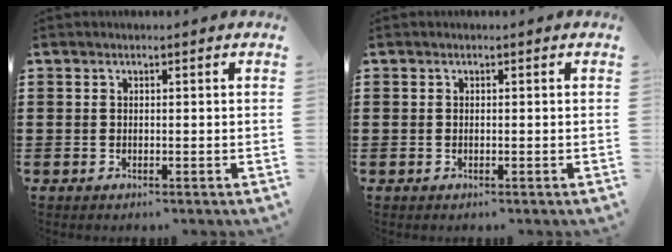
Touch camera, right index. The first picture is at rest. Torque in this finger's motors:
{"motor_torque": [1.07, 1.07, 0.00, 0.01]}